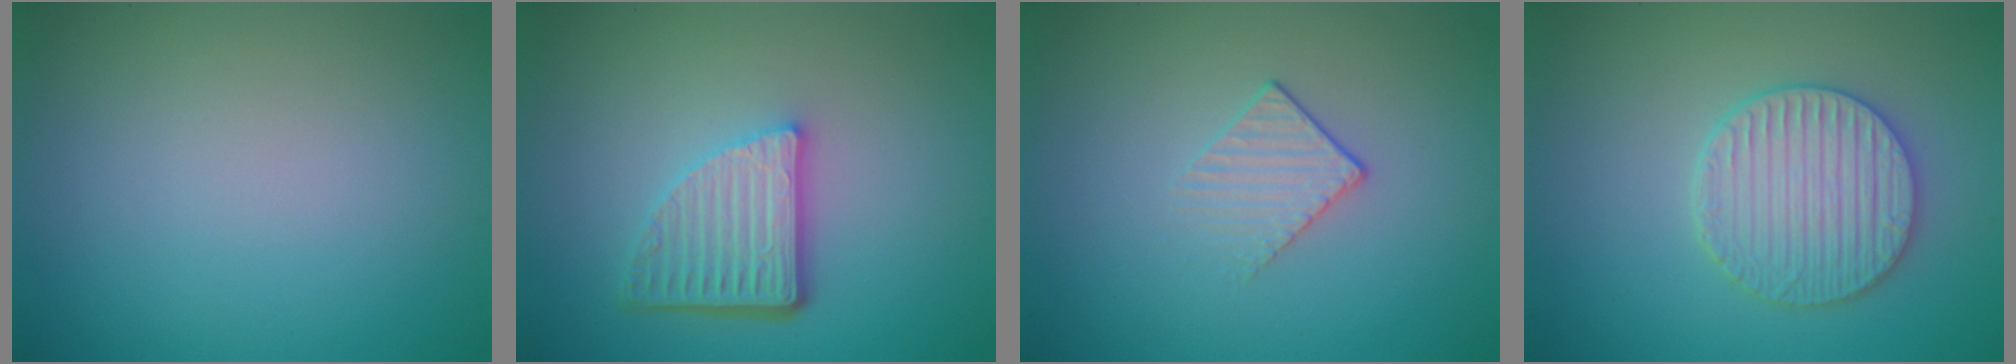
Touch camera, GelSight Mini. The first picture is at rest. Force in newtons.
{"total": 4.9, "press": 3.4, "slide": 3.5}
{"total": 1.5, "press": 0.9, "slide": 1.2}
{"total": 4.1, "press": 3.8, "slide": 1.4}